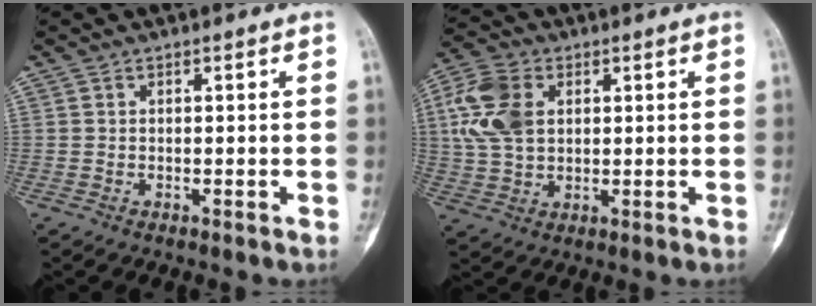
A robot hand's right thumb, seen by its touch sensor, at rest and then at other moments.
{"total": 11.3, "force": [2.6, 7.6, 8.0], "torque": [-0.166, 0.008, 0.047]}